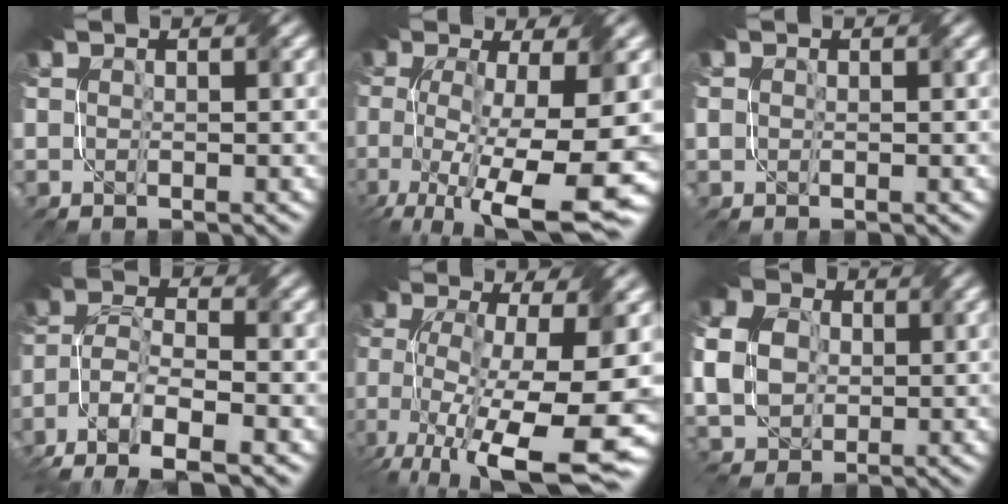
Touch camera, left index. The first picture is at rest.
{"total": 11.6, "force": [-3.6, 3.7, 10.4], "torque": [-0.175, -0.030, -0.046]}
{"total": 0.8, "force": [-0.1, 0.7, 0.2], "torque": [-0.005, 0.000, 0.000]}
{"total": 7.6, "force": [-4.9, 2.7, 5.1], "torque": [-0.103, -0.005, -0.095]}
{"total": 12.8, "force": [-4.4, 4.5, 11.2], "torque": [-0.202, -0.038, -0.058]}
{"total": 7.2, "force": [0.5, 5.9, 4.2], "torque": [-0.121, 0.011, 0.013]}